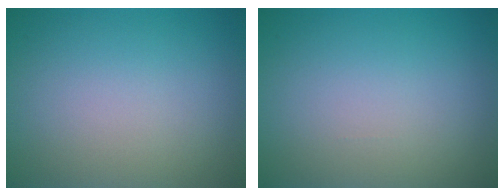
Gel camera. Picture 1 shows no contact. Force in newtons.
{"total": 0.0}